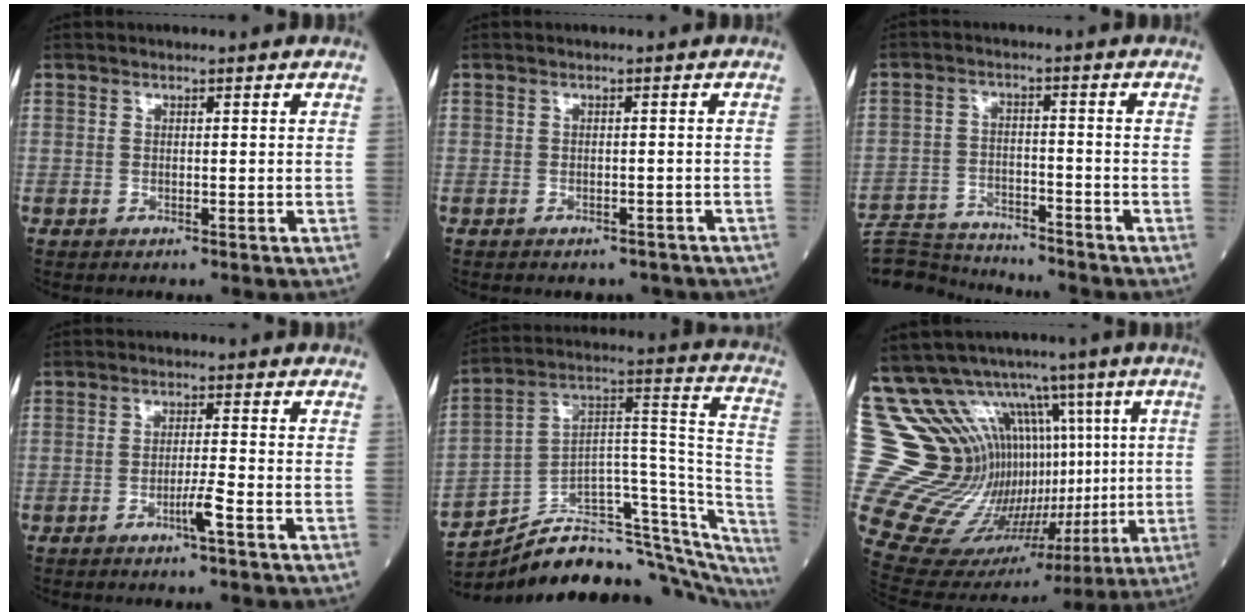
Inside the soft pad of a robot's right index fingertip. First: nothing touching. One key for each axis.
{"total": 4.5, "fx": -3.9, "fy": 2.0, "fz": 0.8, "tx": -0.005, "ty": 0.008, "tz": -0.042}
{"total": 13.4, "fx": -13.1, "fy": 1.3, "fz": 2.7, "tx": -0.054, "ty": 0.009, "tz": -0.206}
{"total": 3.0, "fx": -1.5, "fy": -0.6, "fz": 2.5, "tx": -0.048, "ty": -0.004, "tz": -0.030}
{"total": 27.2, "fx": -23.6, "fy": 6.6, "fz": 11.6, "tx": -0.112, "ty": 0.047, "tz": -0.330}
{"total": 22.1, "fx": 5.4, "fy": 16.0, "fz": 14.2, "tx": -0.244, "ty": 0.078, "tz": 0.132}